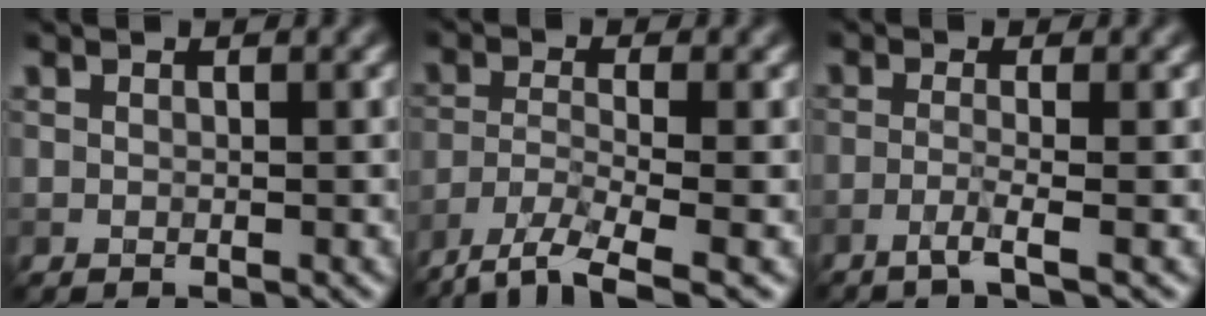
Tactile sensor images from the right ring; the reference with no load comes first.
{"total": 5.8, "force": [-4.3, 1.5, 3.7], "torque": [-0.073, -0.015, -0.086]}
{"total": 2.1, "force": [-1.2, 0.1, 1.8], "torque": [-0.027, 0.002, -0.038]}